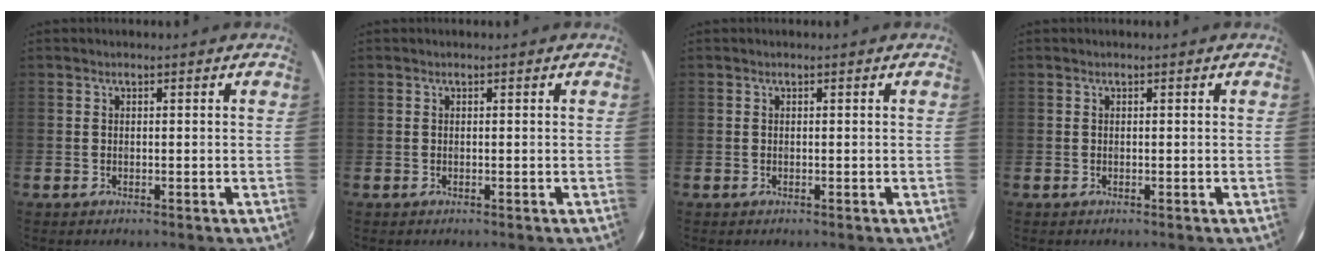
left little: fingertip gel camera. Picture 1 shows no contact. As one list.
[{"total": 0.0}, {"total": 0.0}, {"total": 0.0}]